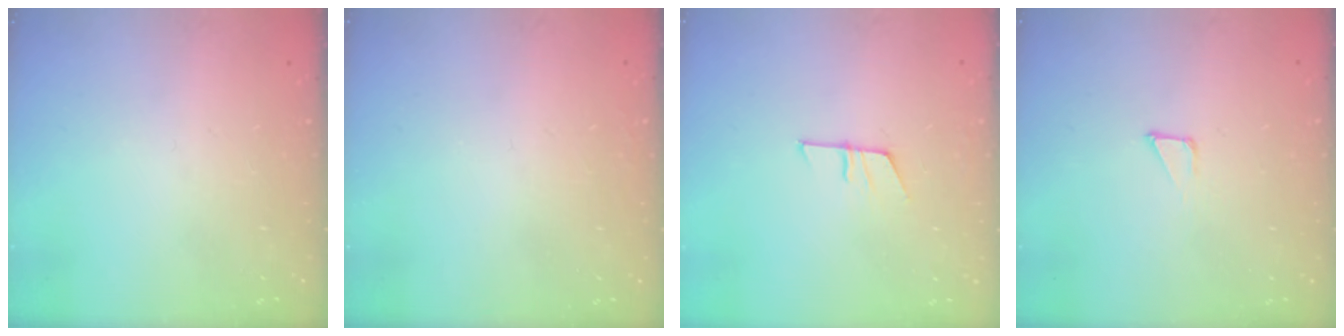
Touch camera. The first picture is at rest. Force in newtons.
{"total": 1.5, "press": 1.5, "slide": 0.1}
{"total": 7.8, "press": 7.8, "slide": 0.4}
{"total": 1.2, "press": 1.2, "slide": 0.0}